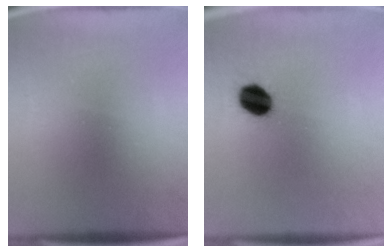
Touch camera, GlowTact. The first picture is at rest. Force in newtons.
{"total": 7.5}